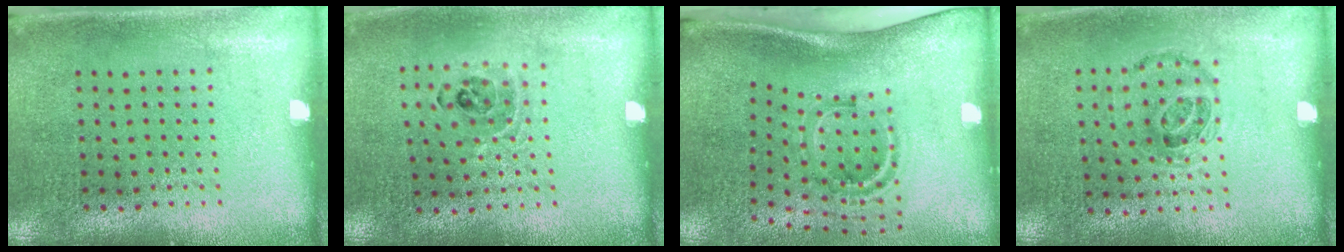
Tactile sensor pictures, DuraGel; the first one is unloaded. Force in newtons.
{"total": 0.9, "press": 0.9, "slide": 0.1}
{"total": 1.9, "press": 1.2, "slide": 1.5}
{"total": 0.9, "press": 0.7, "slide": 0.6}